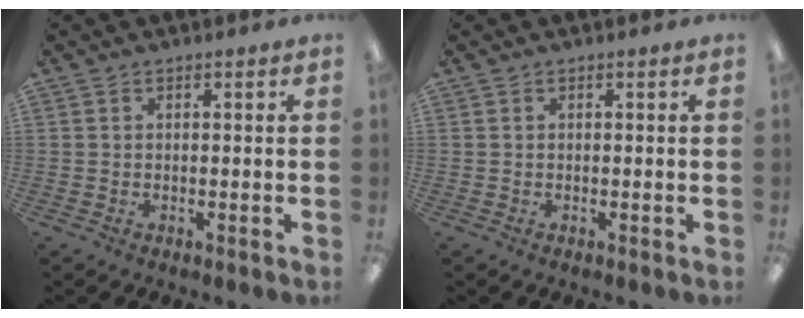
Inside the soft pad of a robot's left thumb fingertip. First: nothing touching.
{"total": 0.0}